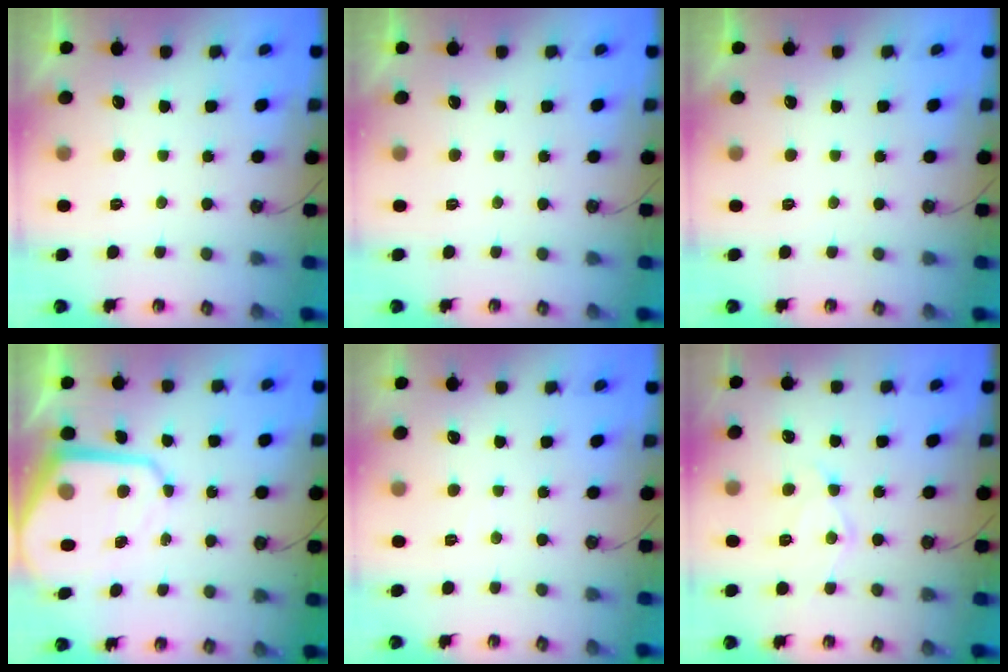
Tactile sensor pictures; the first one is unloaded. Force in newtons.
{"total": 0.0}
{"total": 0.0}
{"total": 10.8, "press": 10.8, "slide": 1.0}
{"total": 1.9, "press": 1.9, "slide": 0.4}
{"total": 10.8, "press": 10.7, "slide": 0.9}